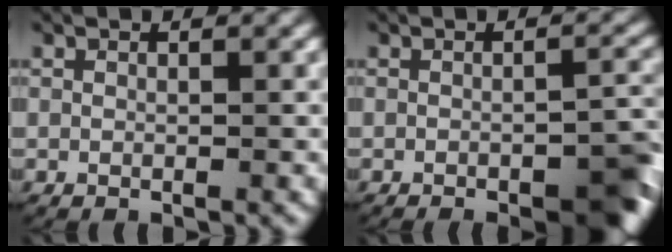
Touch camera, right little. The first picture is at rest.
{"total": 5.0, "force": [-2.7, 1.9, 3.7], "torque": [-0.034, -0.004, -0.040]}